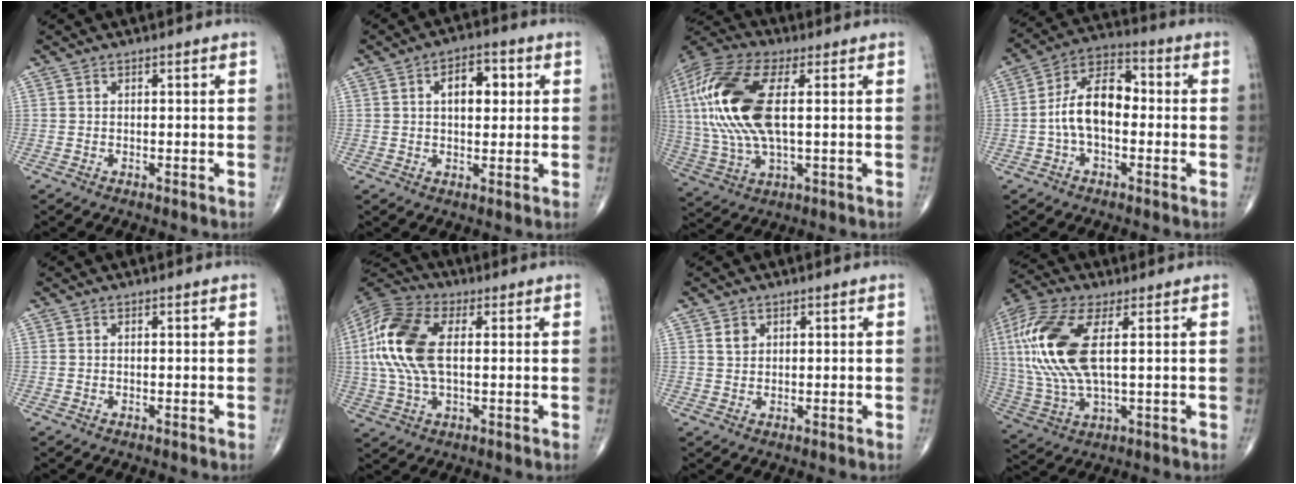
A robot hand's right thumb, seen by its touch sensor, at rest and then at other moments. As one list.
[{"total": 7.2, "force": [1.7, 4.0, 5.7], "torque": [-0.062, 0.005, 0.023]}, {"total": 21.9, "force": [3.4, 9.5, 19.5], "torque": [-0.442, 0.005, 0.059]}, {"total": 11.3, "force": [-1.0, 6.4, 9.2], "torque": [-0.158, 0.039, -0.029]}, {"total": 0.0}, {"total": 15.7, "force": [1.8, 8.3, 13.2], "torque": [-0.298, 0.015, 0.030]}, {"total": 2.0, "force": [0.9, 1.5, 0.9], "torque": [-0.009, -0.005, 0.017]}, {"total": 18.9, "force": [3.6, 7.8, 16.8], "torque": [-0.394, -0.001, 0.067]}]